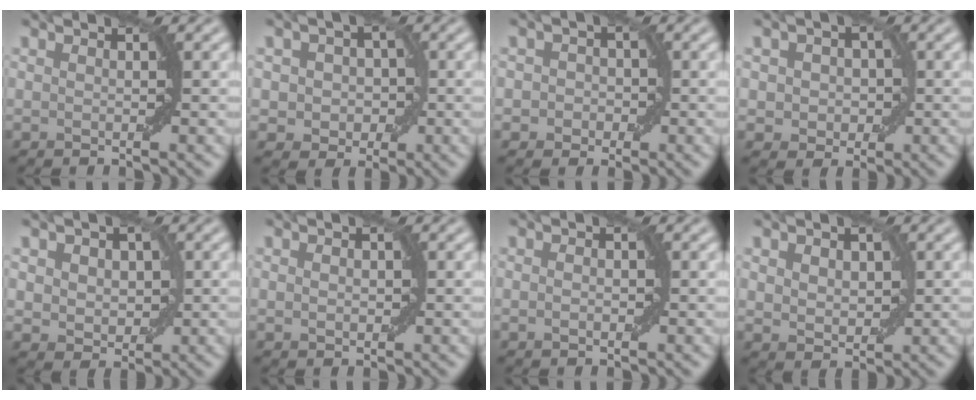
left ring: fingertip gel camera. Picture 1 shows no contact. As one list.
[{"total": 3.7, "force": [0.2, 3.1, 1.9], "torque": [-0.013, 0.011, -0.014]}, {"total": 2.5, "force": [0.0, 2.3, 0.9], "torque": [0.012, 0.009, -0.020]}, {"total": 3.1, "force": [0.2, 2.6, 1.7], "torque": [-0.016, 0.007, -0.009]}, {"total": 4.2, "force": [0.8, 3.2, 2.6], "torque": [-0.036, 0.013, 0.002]}, {"total": 1.1, "force": [0.1, 0.8, 0.8], "torque": [-0.013, 0.002, 0.003]}, {"total": 1.1, "force": [-0.1, 0.6, 0.9], "torque": [-0.014, 0.003, -0.002]}, {"total": 2.6, "force": [0.8, 1.9, 1.6], "torque": [-0.029, -0.002, 0.016]}]